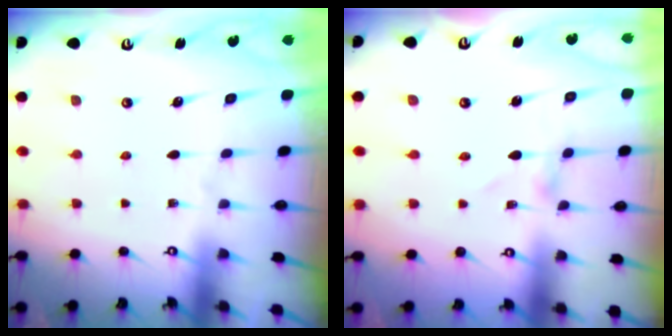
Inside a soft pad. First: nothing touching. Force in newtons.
{"total": 0.8, "press": 0.8, "slide": 0.1}